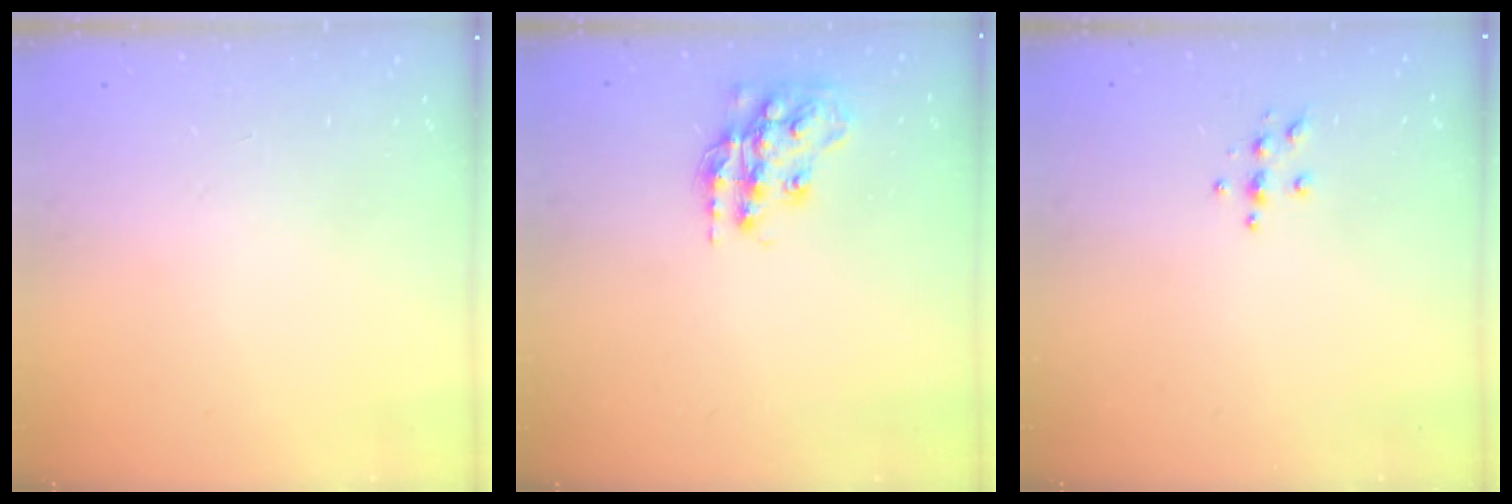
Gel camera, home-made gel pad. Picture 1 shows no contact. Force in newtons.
{"total": 16.0, "press": 16.0, "slide": 1.2}
{"total": 3.9, "press": 3.8, "slide": 0.4}